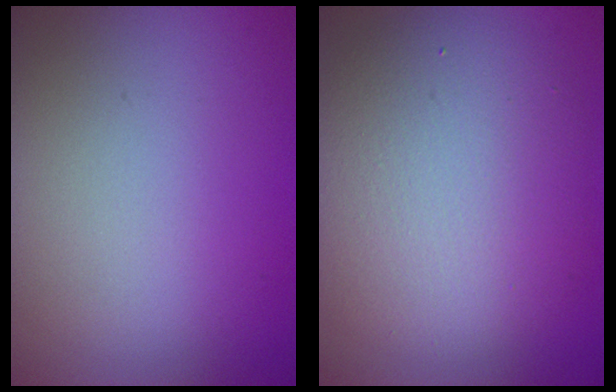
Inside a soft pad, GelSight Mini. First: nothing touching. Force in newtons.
{"total": 8.5, "press": 8.5, "slide": 0.3}